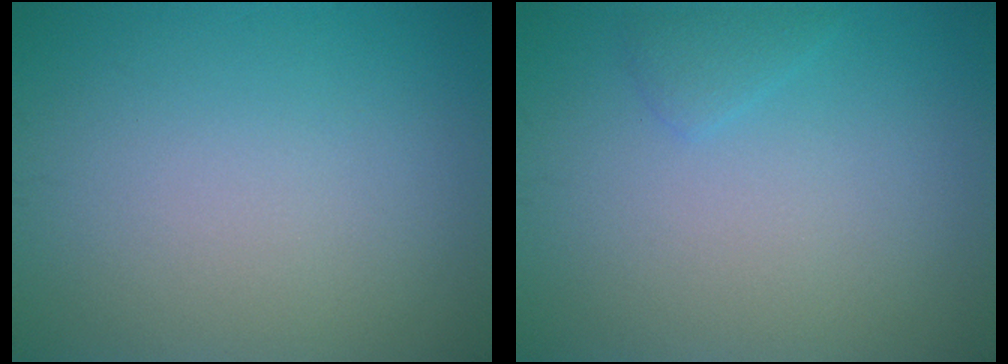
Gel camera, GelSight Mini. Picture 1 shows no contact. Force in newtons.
{"total": 1.0, "press": 1.0, "slide": 0.1}